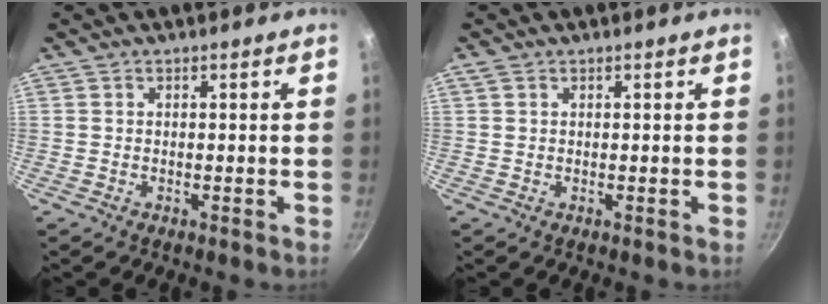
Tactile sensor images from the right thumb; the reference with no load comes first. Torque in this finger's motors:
{"motor_torque": [-0.12, 0.66, 0.37, 0.15, 0.22]}